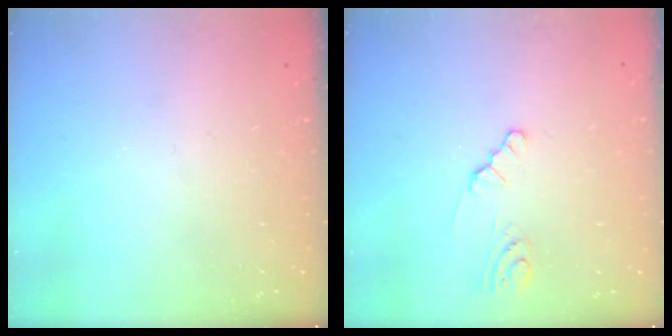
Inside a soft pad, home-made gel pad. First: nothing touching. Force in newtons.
{"total": 1.4, "press": 1.4, "slide": 0.2}